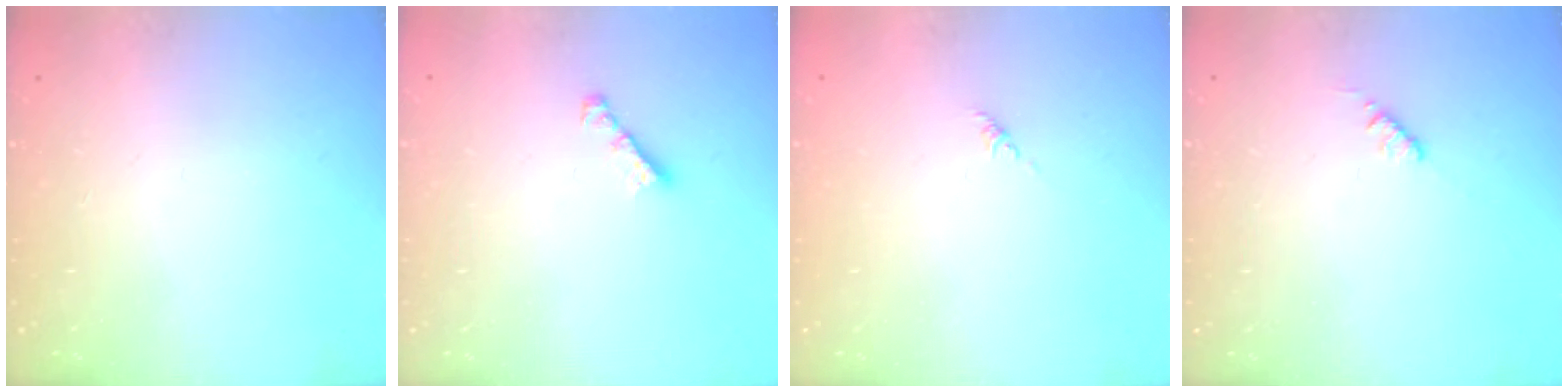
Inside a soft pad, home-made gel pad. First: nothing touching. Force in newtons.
{"total": 2.4, "press": 2.4, "slide": 0.1}
{"total": 0.0}
{"total": 2.8, "press": 2.8, "slide": 0.4}